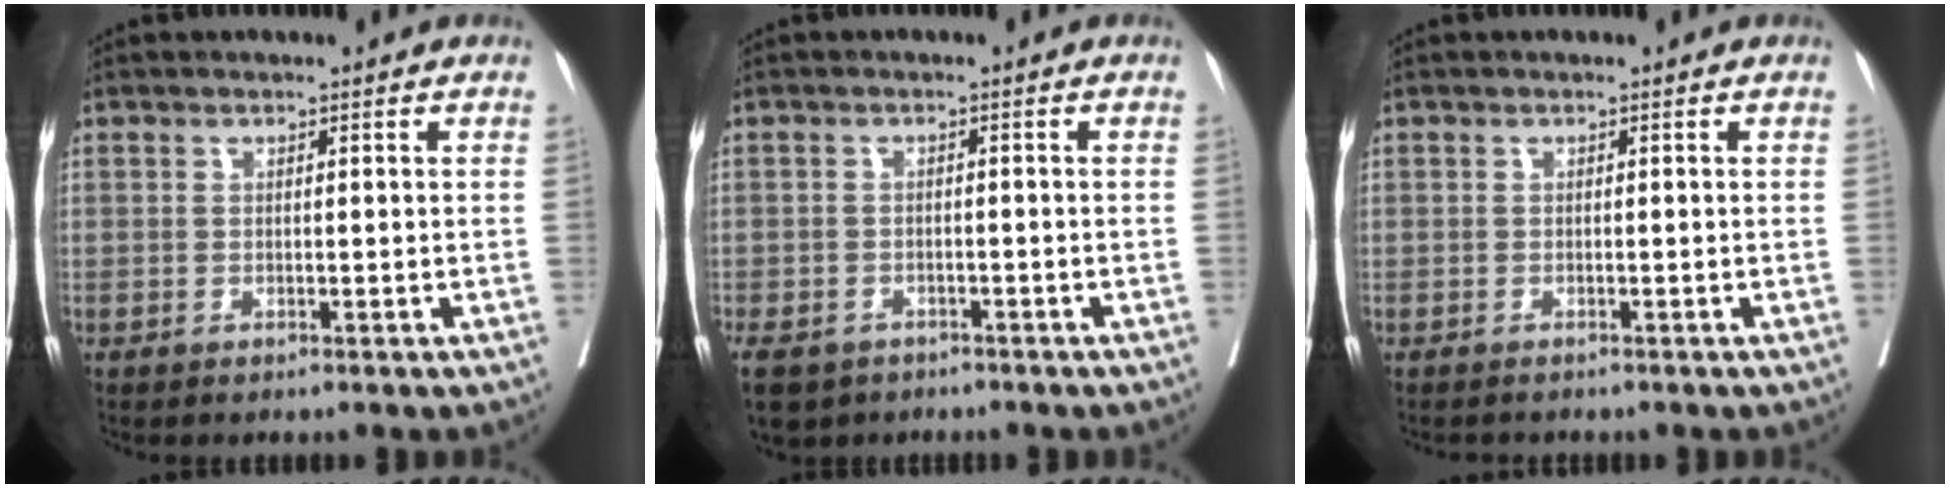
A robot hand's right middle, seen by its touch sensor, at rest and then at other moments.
{"total": 8.5, "force": [-5.6, 5.8, 3.0], "torque": [-0.076, -0.009, -0.079]}
{"total": 1.0, "force": [-0.8, 0.5, -0.1], "torque": [-0.006, 0.000, -0.013]}